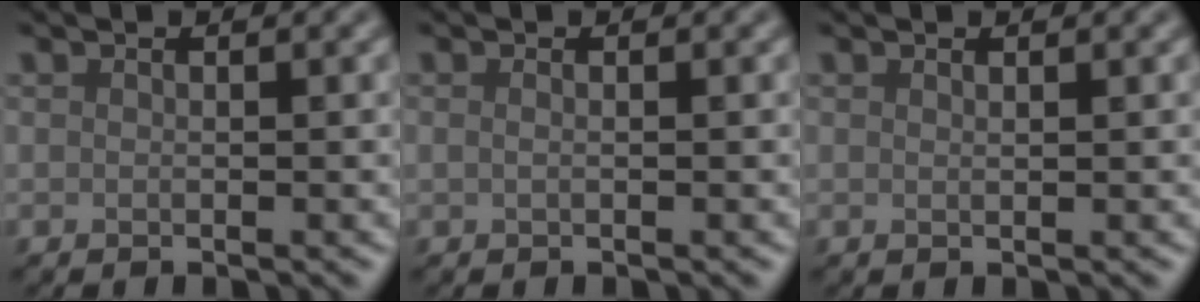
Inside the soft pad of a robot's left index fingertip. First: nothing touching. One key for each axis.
{"total": 0.6, "fx": 0.1, "fy": 0.3, "fz": 0.5, "tx": -0.010, "ty": -0.005, "tz": 0.002}
{"total": 0.6, "fx": 0.4, "fy": 0.1, "fz": 0.4, "tx": -0.003, "ty": -0.001, "tz": 0.005}